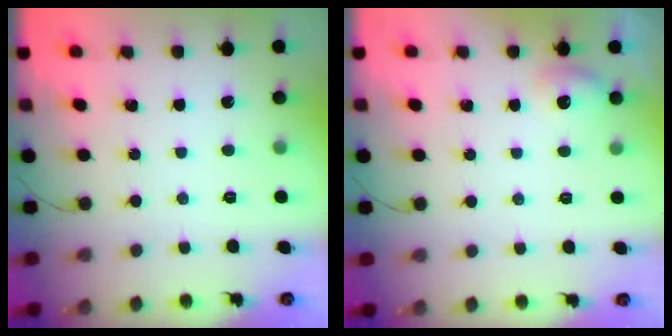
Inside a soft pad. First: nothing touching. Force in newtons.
{"total": 5.6, "press": 5.5, "slide": 1.4}